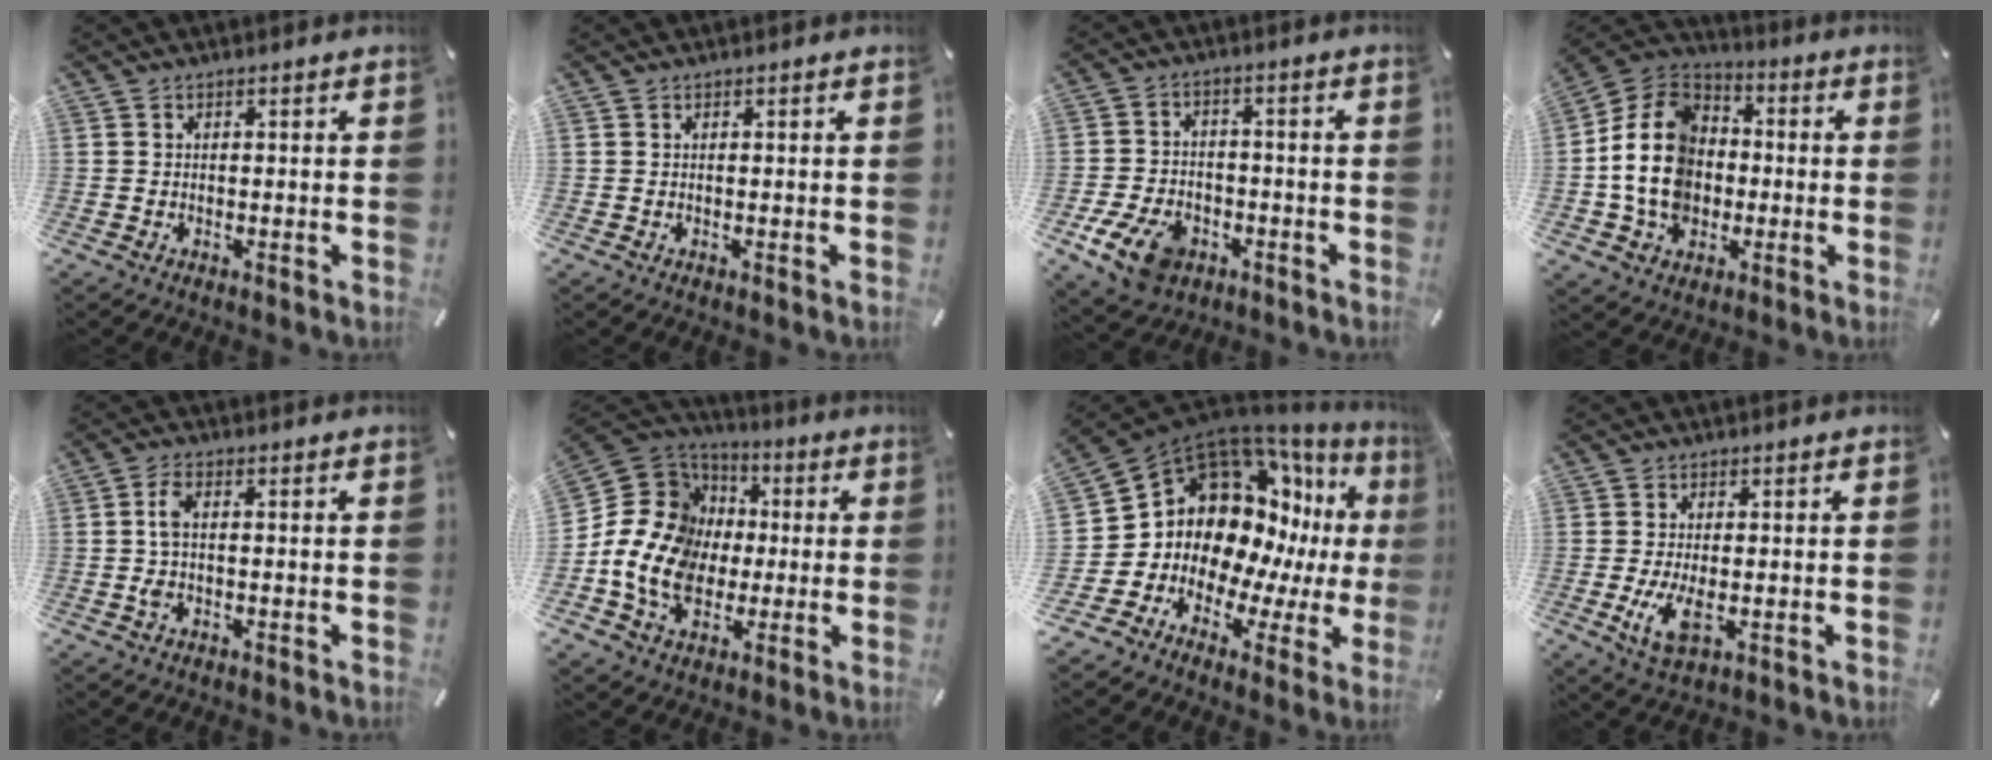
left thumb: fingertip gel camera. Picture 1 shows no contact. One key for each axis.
{"total": 0.0}
{"total": 10.3, "fx": -5.0, "fy": 7.1, "fz": 5.5, "tx": -0.108, "ty": 0.025, "tz": -0.089}
{"total": 15.0, "fx": -2.4, "fy": 12.6, "fz": 7.8, "tx": -0.189, "ty": 0.021, "tz": -0.042}
{"total": 3.8, "fx": -0.3, "fy": 1.6, "fz": 3.4, "tx": -0.078, "ty": 0.000, "tz": -0.010}
{"total": 17.0, "fx": -3.0, "fy": 14.5, "fz": 8.2, "tx": -0.184, "ty": 0.013, "tz": -0.054}
{"total": 15.9, "fx": 4.3, "fy": 13.1, "fz": 7.9, "tx": -0.140, "ty": -0.089, "tz": 0.094}
{"total": 6.5, "fx": -0.8, "fy": 2.9, "fz": 5.8, "tx": -0.121, "ty": -0.015, "tz": -0.016}